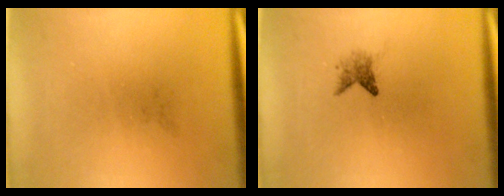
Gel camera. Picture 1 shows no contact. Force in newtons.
{"total": 1.6}